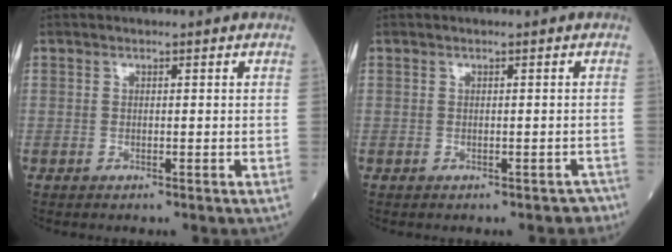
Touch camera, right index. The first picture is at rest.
{"total": 2.6, "force": [-2.1, 1.3, 0.9], "torque": [0.003, 0.003, -0.021]}